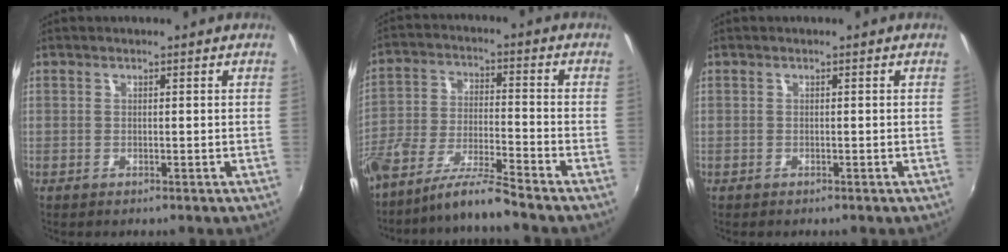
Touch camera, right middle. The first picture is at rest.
{"total": 8.7, "force": [-7.5, -0.7, 4.3], "torque": [-0.089, -0.003, -0.145]}
{"total": 0.0}